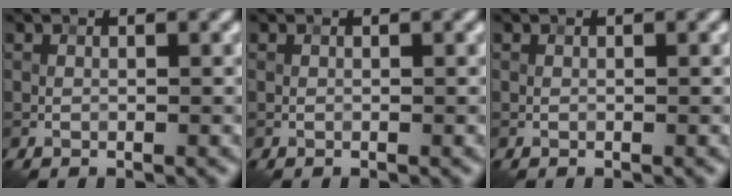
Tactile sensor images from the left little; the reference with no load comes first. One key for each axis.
{"total": 0.0}
{"total": 0.0}